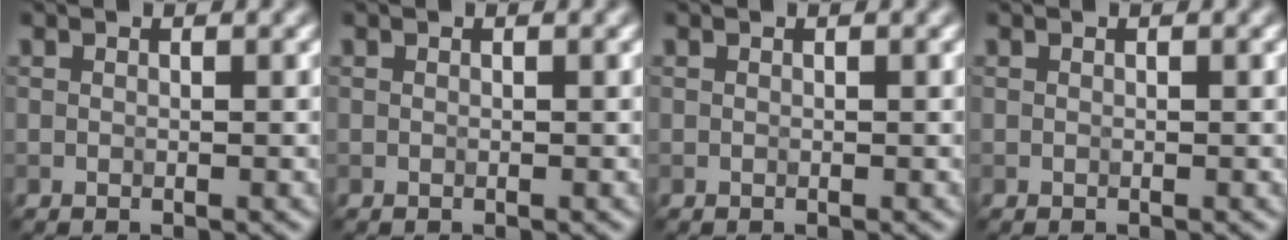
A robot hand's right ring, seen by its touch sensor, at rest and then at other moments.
{"total": 0.0}
{"total": 0.0}
{"total": 0.0}